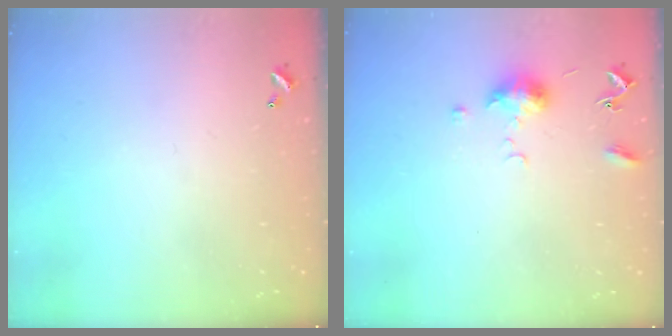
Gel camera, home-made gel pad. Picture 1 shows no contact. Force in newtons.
{"total": 6.0, "press": 5.9, "slide": 0.7}